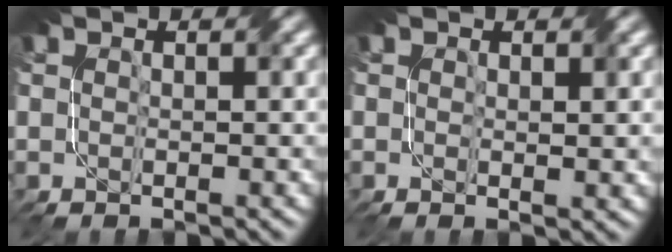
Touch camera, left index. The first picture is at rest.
{"total": 1.1, "force": [0.2, 0.4, 1.0], "torque": [-0.017, -0.007, 0.002]}